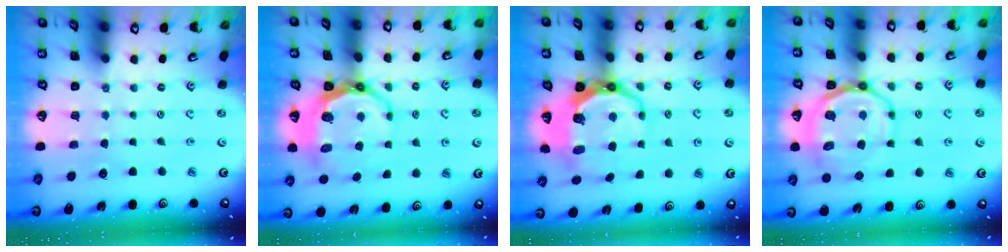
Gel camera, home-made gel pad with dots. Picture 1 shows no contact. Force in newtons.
{"total": 8.6, "press": 7.8, "slide": 3.5}
{"total": 11.3, "press": 10.3, "slide": 4.5}
{"total": 13.5, "press": 13.3, "slide": 2.7}